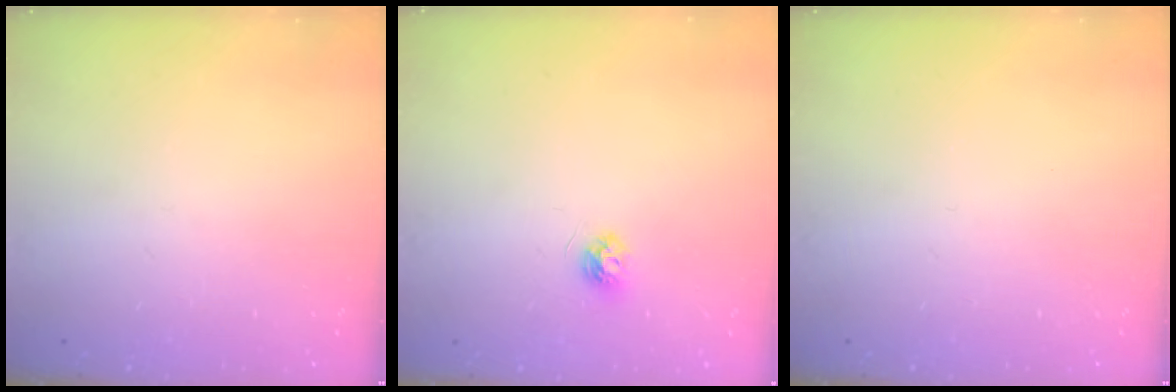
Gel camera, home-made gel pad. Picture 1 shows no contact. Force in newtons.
{"total": 4.5, "press": 4.5, "slide": 0.7}
{"total": 0.0}